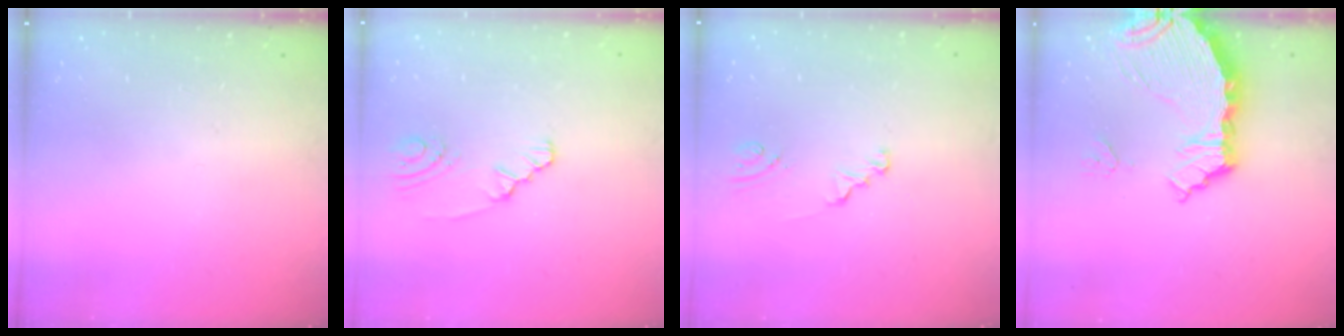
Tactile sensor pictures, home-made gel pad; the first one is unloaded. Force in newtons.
{"total": 1.2, "press": 1.2, "slide": 0.3}
{"total": 1.5, "press": 1.5, "slide": 0.2}
{"total": 7.9, "press": 7.0, "slide": 3.8}